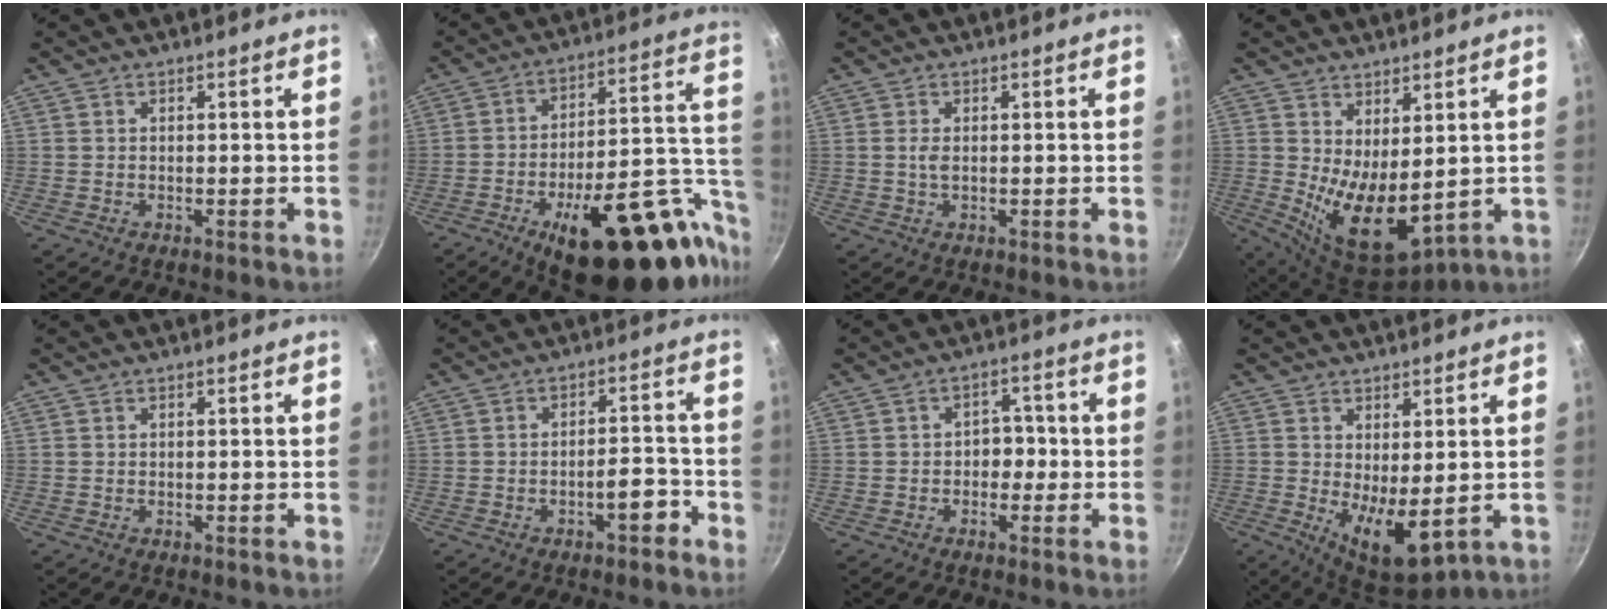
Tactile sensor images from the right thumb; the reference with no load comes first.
{"total": 30.2, "force": [-14.0, 12.6, 23.6], "torque": [-0.271, 0.070, -0.192]}
{"total": 1.7, "force": [0.1, 0.8, 1.4], "torque": [-0.029, 0.000, 0.001]}
{"total": 11.4, "force": [1.5, 5.8, 9.6], "torque": [-0.138, -0.043, 0.046]}
{"total": 0.0}
{"total": 5.0, "force": [-2.9, 1.9, 3.6], "torque": [-0.033, 0.035, -0.037]}
{"total": 4.0, "force": [-0.9, 3.1, 2.4], "torque": [0.007, 0.016, -0.018]}
{"total": 9.3, "force": [0.0, 4.2, 8.3], "torque": [-0.107, -0.026, 0.014]}